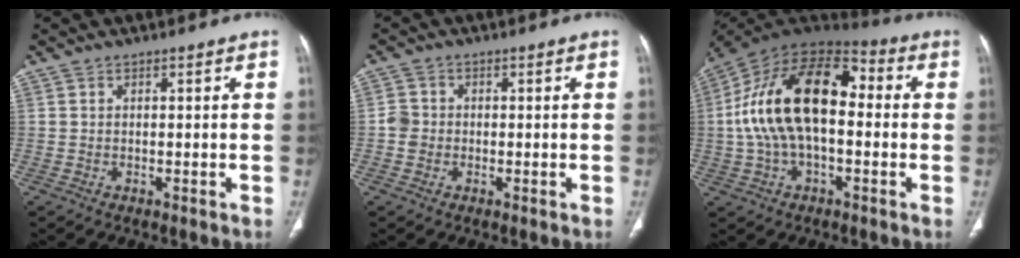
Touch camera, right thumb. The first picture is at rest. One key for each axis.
{"total": 2.7, "fx": -0.4, "fy": 2.5, "fz": 0.9, "tx": -0.007, "ty": 0.008, "tz": -0.011}
{"total": 21.4, "fx": 0.7, "fy": 11.8, "fz": 17.8, "tx": -0.322, "ty": 0.044, "tz": 0.005}